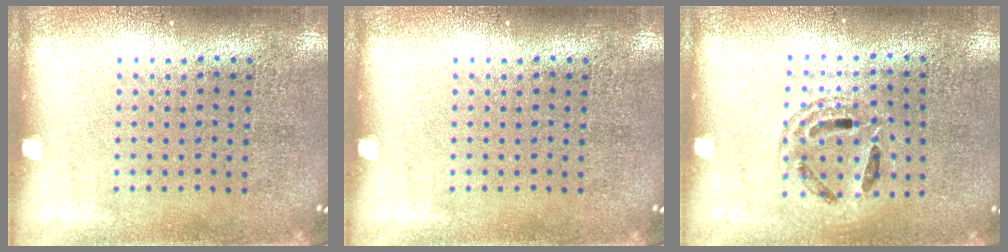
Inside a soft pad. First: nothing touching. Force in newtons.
{"total": 0.0}
{"total": 1.2, "press": 1.1, "slide": 0.4}